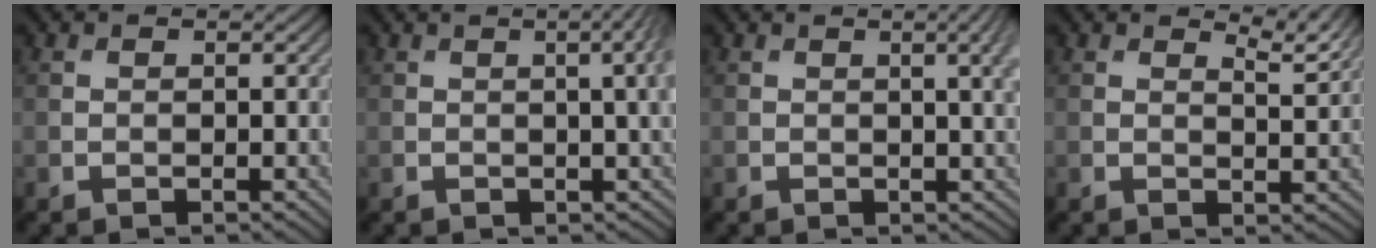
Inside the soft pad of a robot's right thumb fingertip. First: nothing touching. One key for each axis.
{"total": 4.6, "fx": 0.7, "fy": 1.2, "fz": 4.4, "tx": -0.047, "ty": 0.016, "tz": 0.006}
{"total": 4.1, "fx": 1.0, "fy": 1.0, "fz": 3.9, "tx": -0.047, "ty": 0.010, "tz": 0.013}
{"total": 3.0, "fx": 2.4, "fy": 0.6, "fz": 1.7, "tx": -0.027, "ty": -0.010, "tz": 0.040}